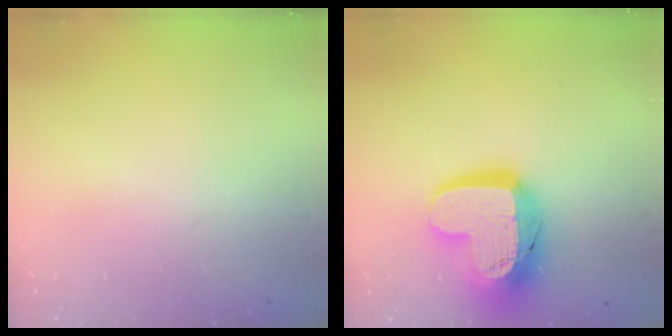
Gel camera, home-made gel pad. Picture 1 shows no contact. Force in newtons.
{"total": 18.3, "press": 18.3, "slide": 1.2}